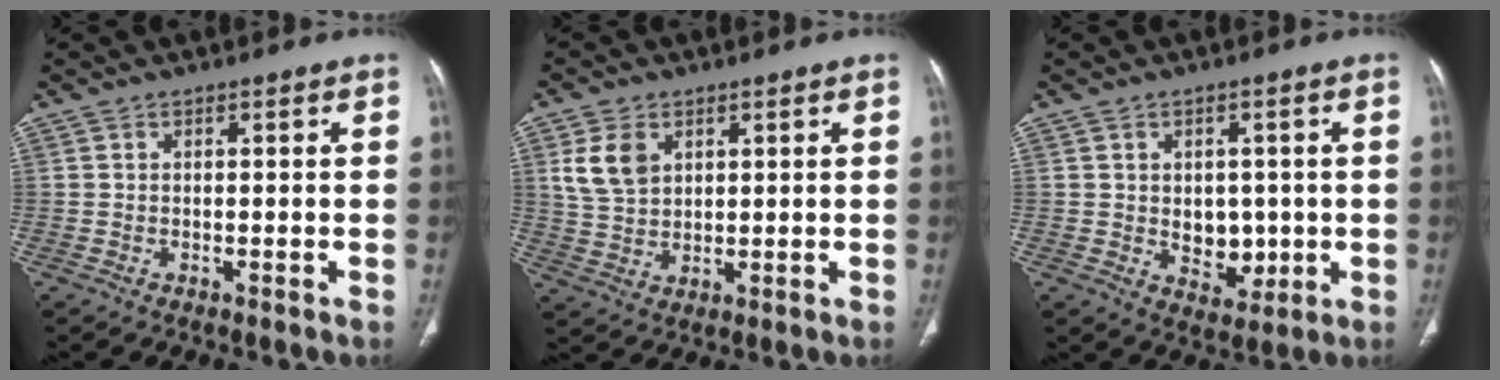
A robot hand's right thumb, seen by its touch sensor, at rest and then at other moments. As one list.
[{"total": 7.0, "force": [2.8, 4.8, 4.2], "torque": [-0.070, -0.006, 0.062]}, {"total": 6.9, "force": [-0.2, 5.1, 4.7], "torque": [-0.031, -0.007, 0.011]}]